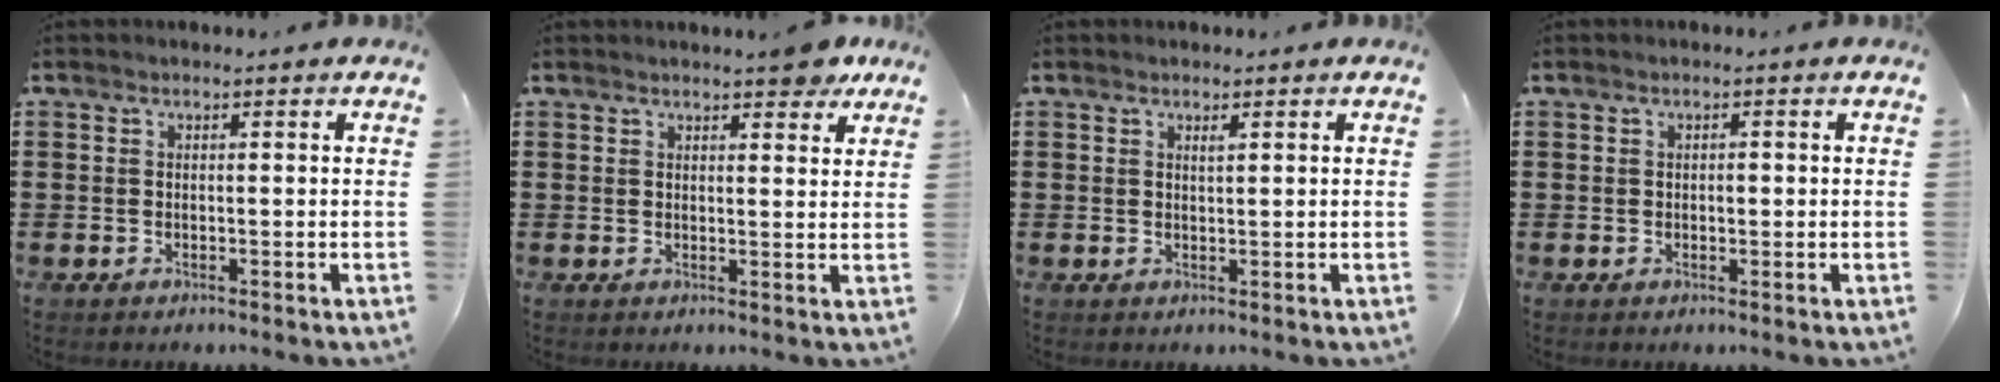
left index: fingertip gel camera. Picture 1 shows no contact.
{"total": 4.2, "force": [3.5, 1.1, 2.0], "torque": [-0.023, -0.009, 0.060]}
{"total": 1.0, "force": [0.6, 0.2, 0.8], "torque": [-0.016, 0.001, 0.011]}
{"total": 0.9, "force": [0.1, 0.5, 0.7], "torque": [-0.015, 0.003, 0.001]}